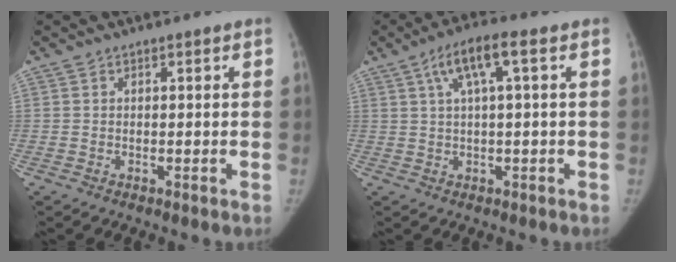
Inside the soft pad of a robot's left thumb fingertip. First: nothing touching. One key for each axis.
{"total": 6.8, "fx": 2.2, "fy": 1.3, "fz": 6.3, "tx": -0.132, "ty": 0.020, "tz": 0.038}